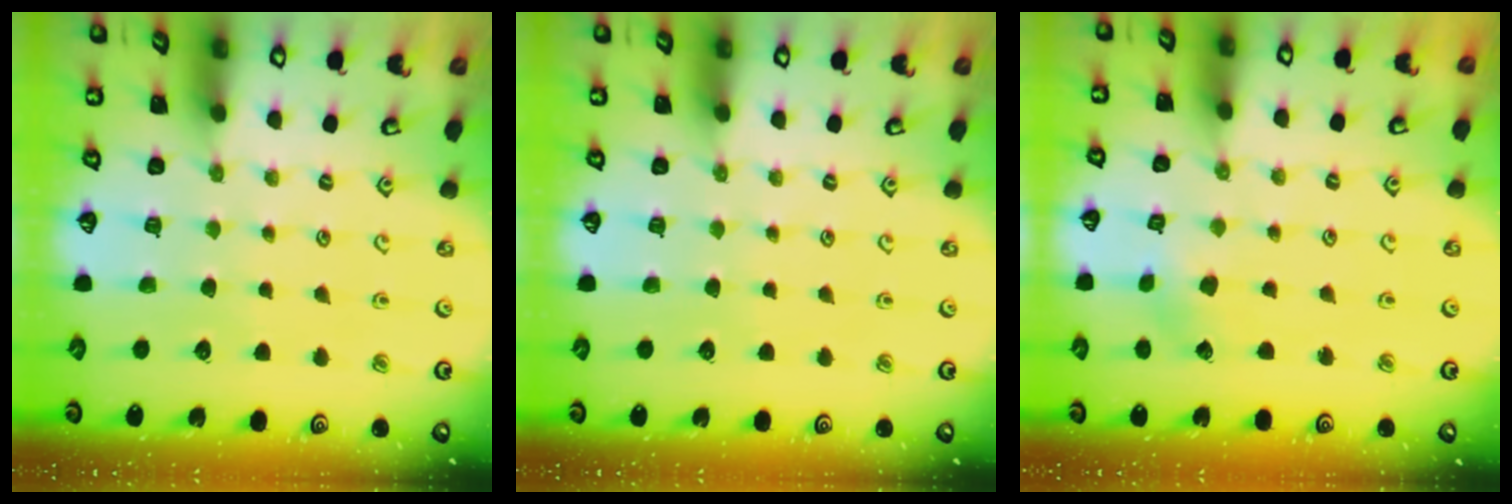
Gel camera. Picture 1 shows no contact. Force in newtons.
{"total": 0.0}
{"total": 2.6, "press": 2.6, "slide": 0.3}